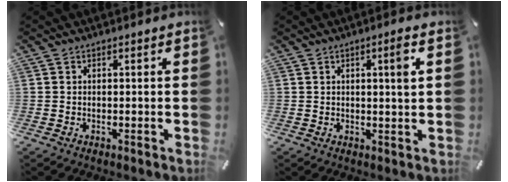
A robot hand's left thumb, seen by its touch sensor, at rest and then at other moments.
{"total": 3.8, "force": [1.2, 0.4, 3.6], "torque": [-0.056, -0.006, 0.013]}